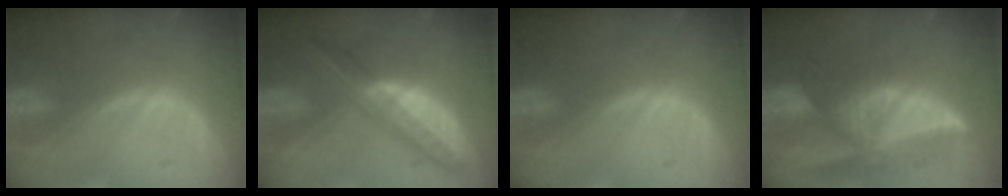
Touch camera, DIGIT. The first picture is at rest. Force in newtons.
{"total": 7.4, "press": 6.2, "slide": 3.9}
{"total": 0.0}
{"total": 8.4, "press": 7.9, "slide": 2.9}